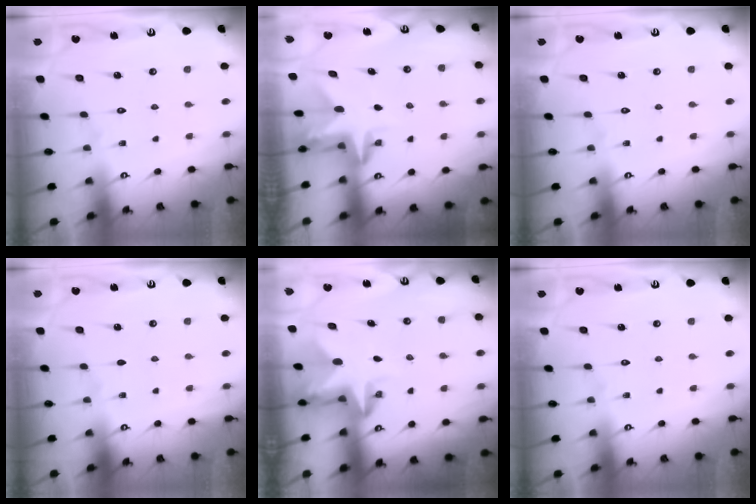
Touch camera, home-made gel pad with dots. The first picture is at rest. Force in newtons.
{"total": 3.0, "press": 3.0, "slide": 0.2}
{"total": 0.0}
{"total": 0.0}
{"total": 3.2, "press": 3.1, "slide": 0.5}
{"total": 0.0}